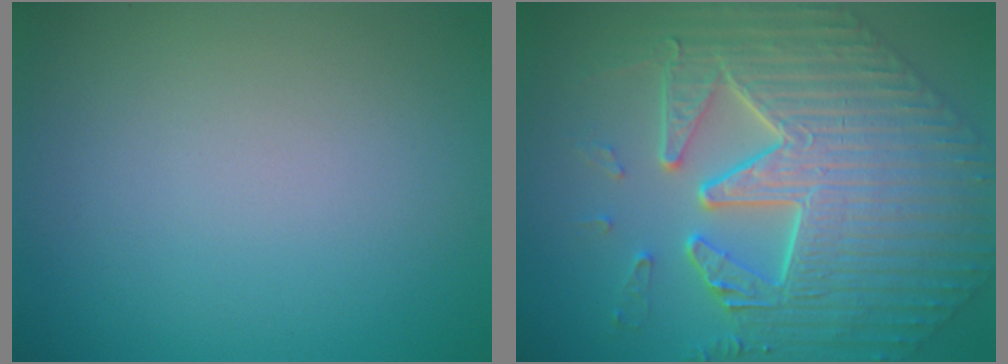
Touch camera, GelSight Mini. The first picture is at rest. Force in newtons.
{"total": 9.8, "press": 7.4, "slide": 6.3}